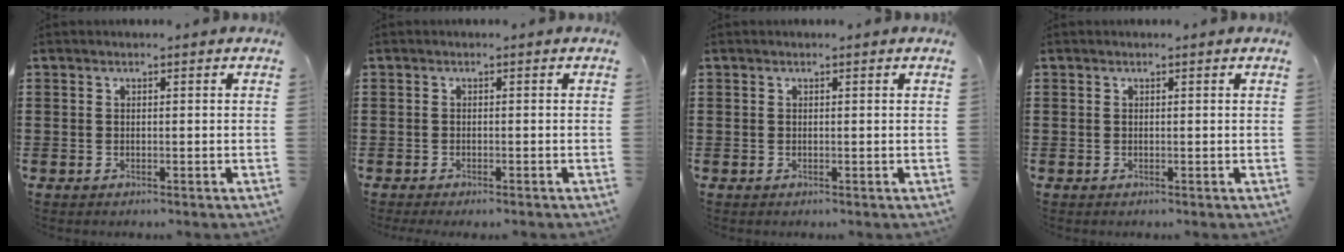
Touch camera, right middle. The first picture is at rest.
{"total": 0.7, "force": [-0.7, 0.0, 0.1], "torque": [-0.006, -0.005, -0.012]}
{"total": 0.0}
{"total": 0.0}